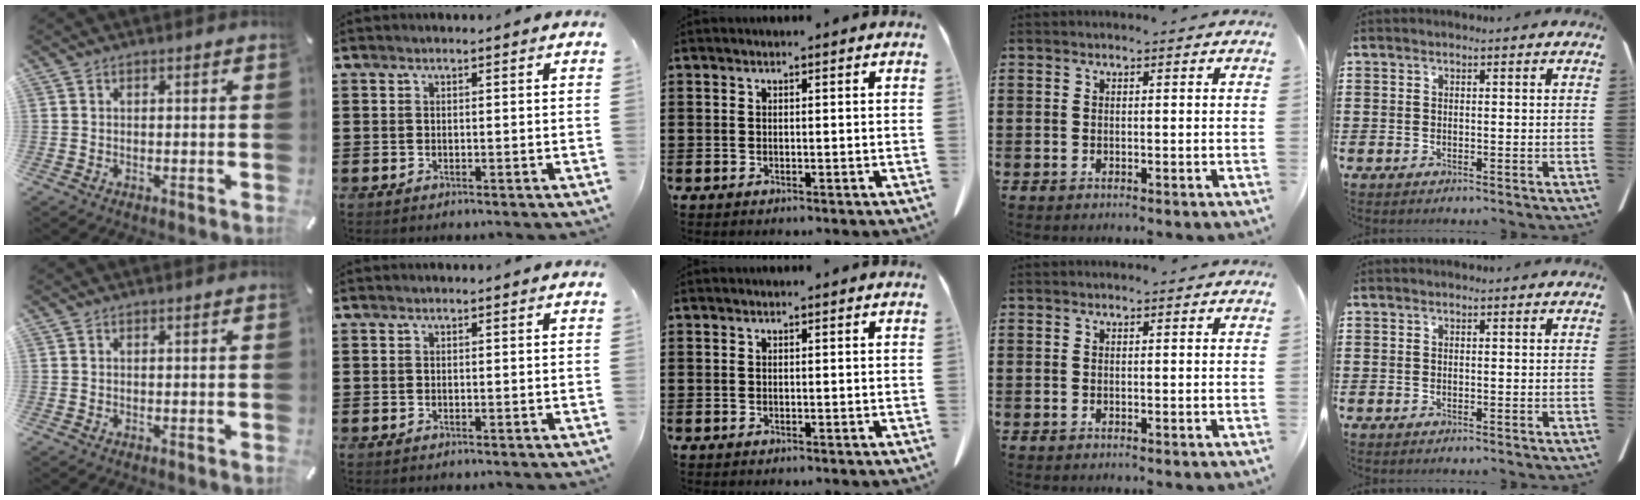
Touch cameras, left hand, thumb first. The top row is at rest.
{}